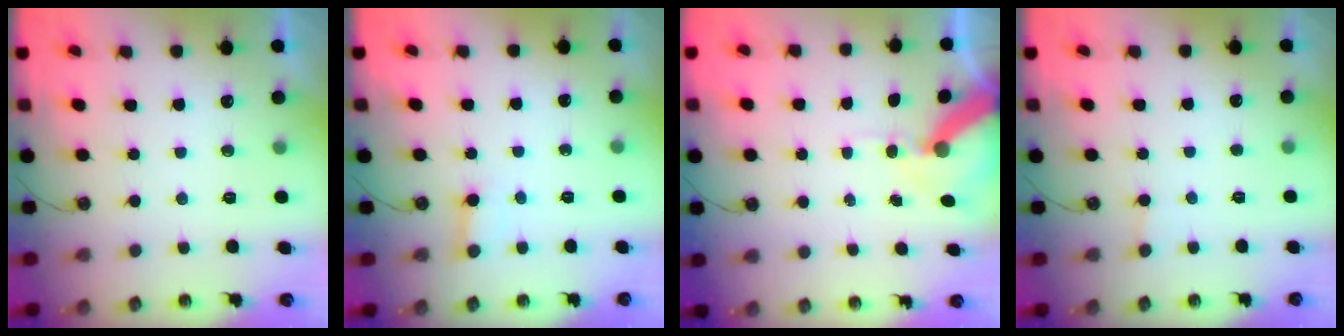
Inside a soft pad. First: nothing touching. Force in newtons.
{"total": 2.7, "press": 2.7, "slide": 0.2}
{"total": 10.7, "press": 10.6, "slide": 1.4}
{"total": 1.4, "press": 1.4, "slide": 0.1}